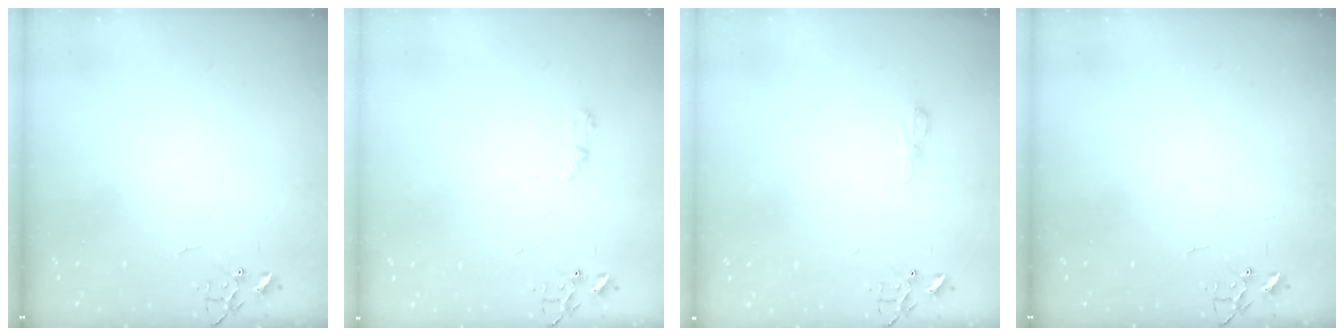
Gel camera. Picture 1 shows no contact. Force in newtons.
{"total": 4.6, "press": 4.5, "slide": 0.6}
{"total": 5.9, "press": 5.8, "slide": 0.7}
{"total": 0.0}